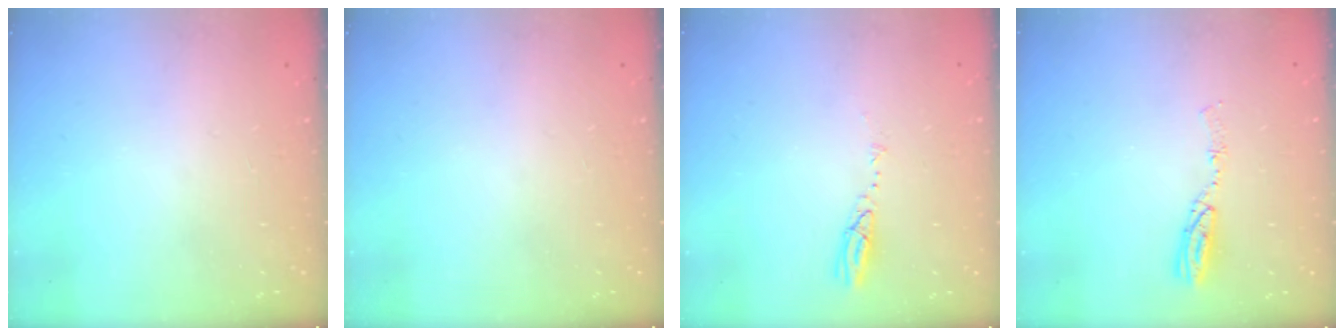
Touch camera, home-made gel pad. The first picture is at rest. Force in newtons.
{"total": 0.0}
{"total": 3.9, "press": 3.9, "slide": 0.4}
{"total": 4.9, "press": 4.9, "slide": 0.5}